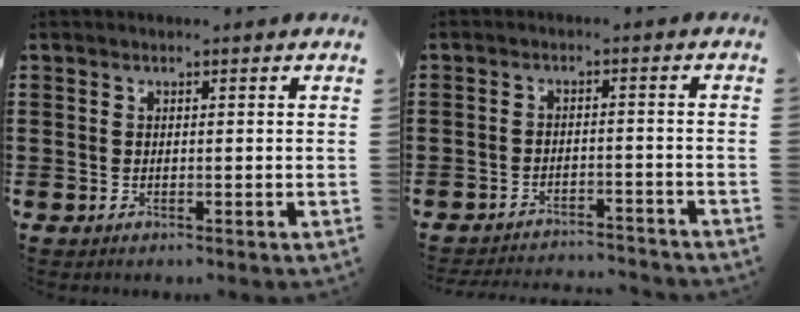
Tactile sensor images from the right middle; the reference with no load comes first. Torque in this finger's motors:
{"motor_torque": [0.00, 0.00, 0.03, 0.04]}